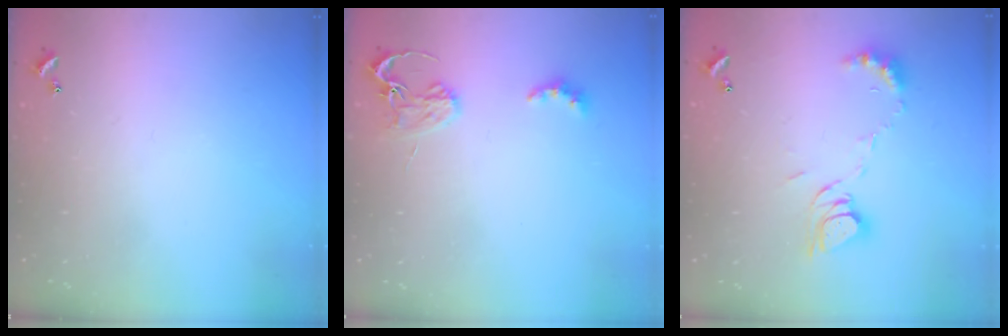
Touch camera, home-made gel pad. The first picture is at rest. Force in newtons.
{"total": 2.9, "press": 2.8, "slide": 0.6}
{"total": 8.2, "press": 8.1, "slide": 0.8}